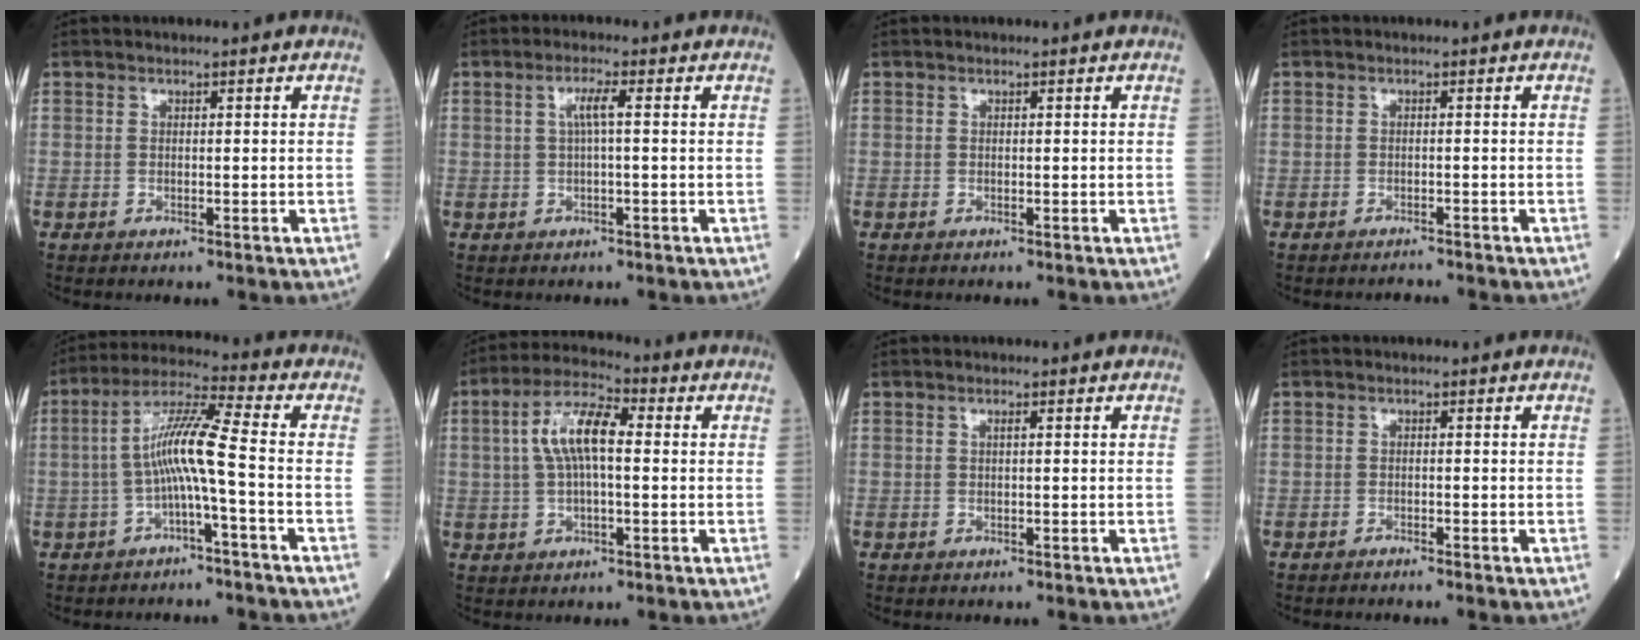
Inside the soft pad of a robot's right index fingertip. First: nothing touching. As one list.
[{"total": 2.6, "force": [0.4, 0.1, 2.6], "torque": [-0.054, 0.007, 0.009]}, {"total": 0.0}, {"total": 1.4, "force": [-1.4, -0.2, -0.1], "torque": [0.001, -0.005, -0.017]}, {"total": 8.1, "force": [-1.6, -0.5, 7.9], "torque": [-0.151, 0.025, -0.031]}, {"total": 8.7, "force": [1.2, 2.7, 8.1], "torque": [-0.165, 0.024, 0.018]}, {"total": 0.0}, {"total": 1.4, "force": [-1.2, -0.2, 0.5], "torque": [-0.008, 0.001, -0.017]}]